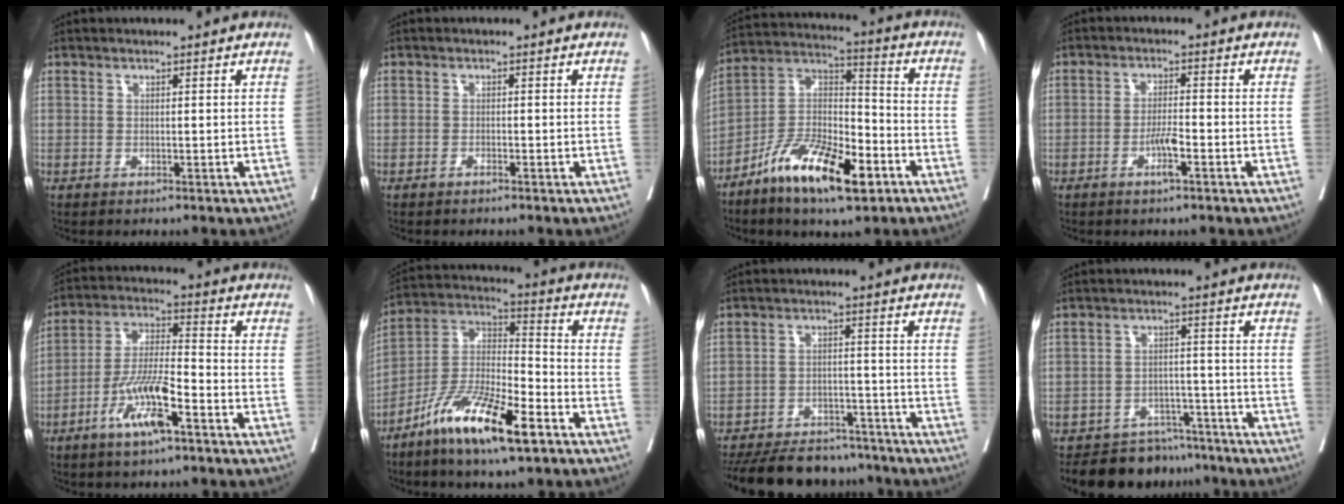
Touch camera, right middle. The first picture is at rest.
{"total": 0.7, "force": [-0.6, 0.0, 0.4], "torque": [-0.011, -0.001, -0.010]}
{"total": 14.8, "force": [-8.5, 4.4, 11.3], "torque": [-0.210, -0.001, -0.153]}
{"total": 3.5, "force": [-1.8, 0.2, 3.0], "torque": [-0.056, -0.002, -0.034]}
{"total": 9.5, "force": [-5.0, 1.4, 8.0], "torque": [-0.161, -0.006, -0.095]}
{"total": 14.8, "force": [-9.0, 2.6, 11.5], "torque": [-0.225, -0.017, -0.169]}
{"total": 19.3, "force": [-16.9, 6.6, 6.5], "torque": [-0.159, -0.014, -0.240]}
{"total": 9.8, "force": [-8.9, 4.1, 1.3], "torque": [-0.005, 0.011, -0.127]}